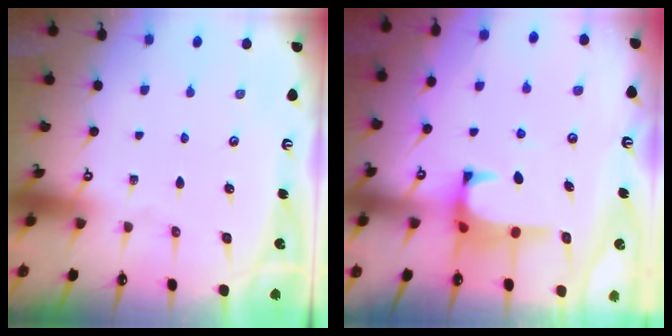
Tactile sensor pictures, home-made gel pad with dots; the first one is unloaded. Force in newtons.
{"total": 1.4, "press": 1.2, "slide": 0.8}